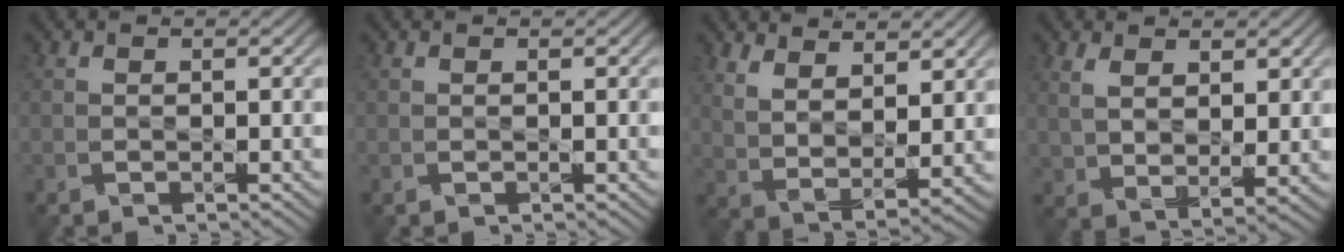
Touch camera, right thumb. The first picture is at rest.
{"total": 0.0}
{"total": 7.3, "force": [4.9, 2.6, 4.7], "torque": [-0.100, -0.018, 0.103]}
{"total": 5.6, "force": [2.8, 2.6, 4.0], "torque": [-0.091, -0.012, 0.062]}